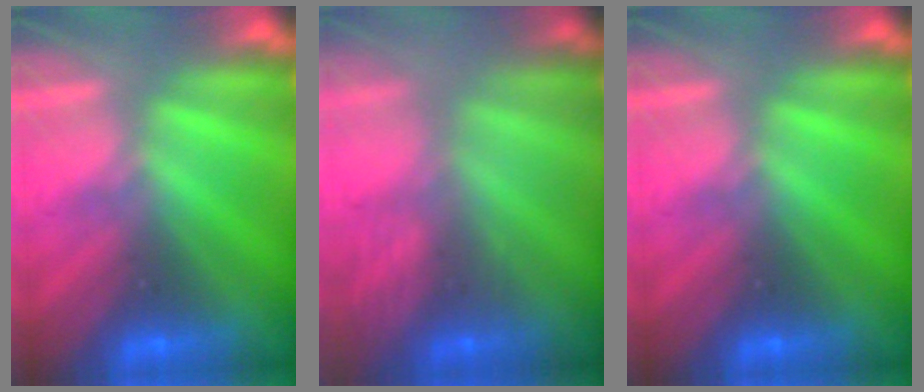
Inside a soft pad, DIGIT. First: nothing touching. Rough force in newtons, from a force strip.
{"total": 2.8}
{"total": 0.0}